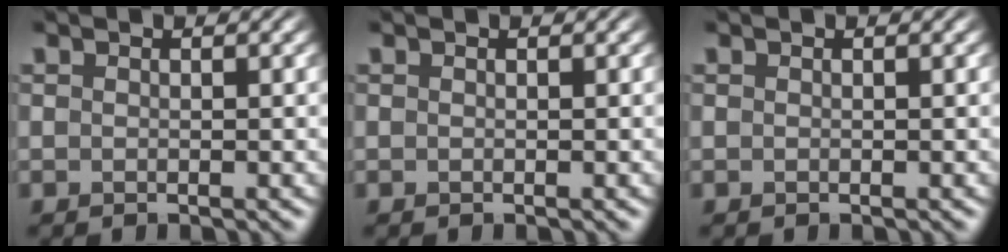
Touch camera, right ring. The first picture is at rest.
{"total": 0.0}
{"total": 0.0}